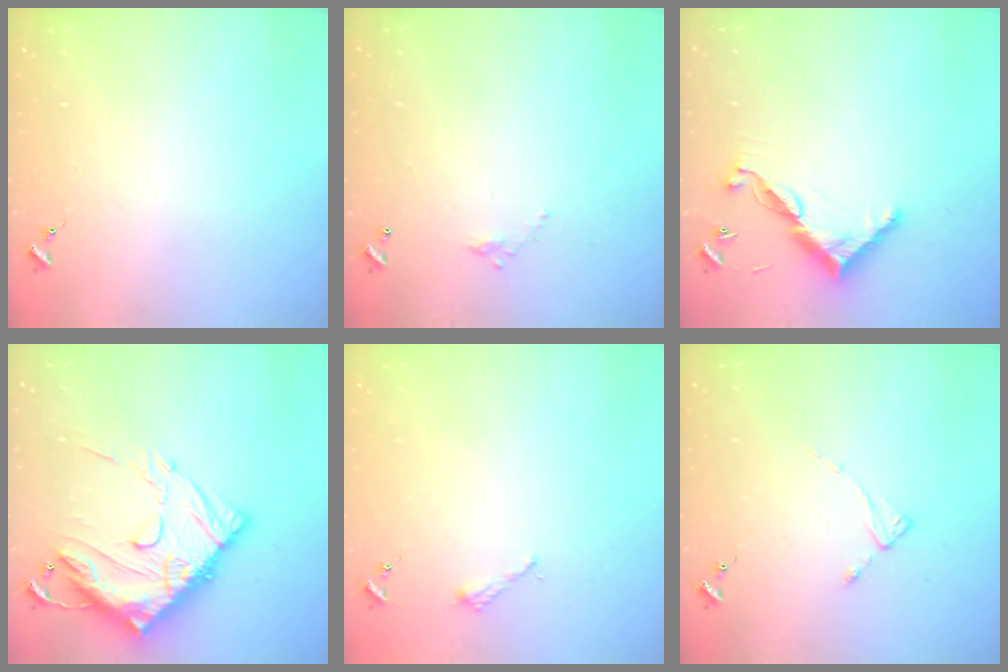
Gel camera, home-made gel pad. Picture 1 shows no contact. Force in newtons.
{"total": 4.0, "press": 4.0, "slide": 0.2}
{"total": 10.7, "press": 10.7, "slide": 0.4}
{"total": 21.5, "press": 21.4, "slide": 2.1}
{"total": 2.2, "press": 2.2, "slide": 0.3}
{"total": 2.1, "press": 2.0, "slide": 0.4}